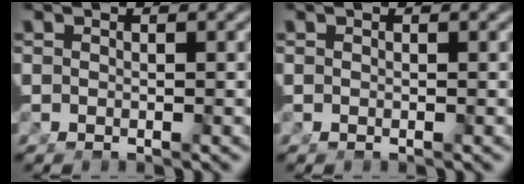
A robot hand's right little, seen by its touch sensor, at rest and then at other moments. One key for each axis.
{"total": 0.0}